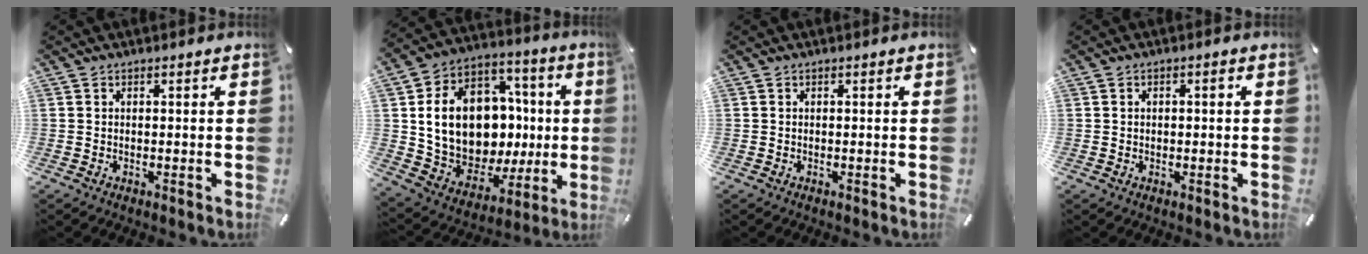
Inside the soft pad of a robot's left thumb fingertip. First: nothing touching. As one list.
[{"total": 19.2, "force": [1.6, 15.2, 11.6], "torque": [-0.236, -0.017, 0.049]}, {"total": 0.0}, {"total": 1.4, "force": [0.2, 0.7, 1.2], "torque": [-0.017, 0.002, -0.001]}]